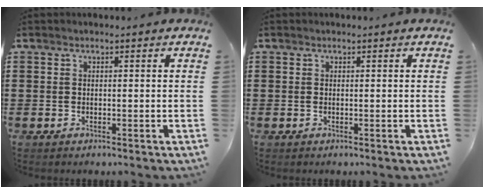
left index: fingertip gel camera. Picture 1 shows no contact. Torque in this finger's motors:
{"motor_torque": [0.38, 0.74, -0.11, -0.01]}